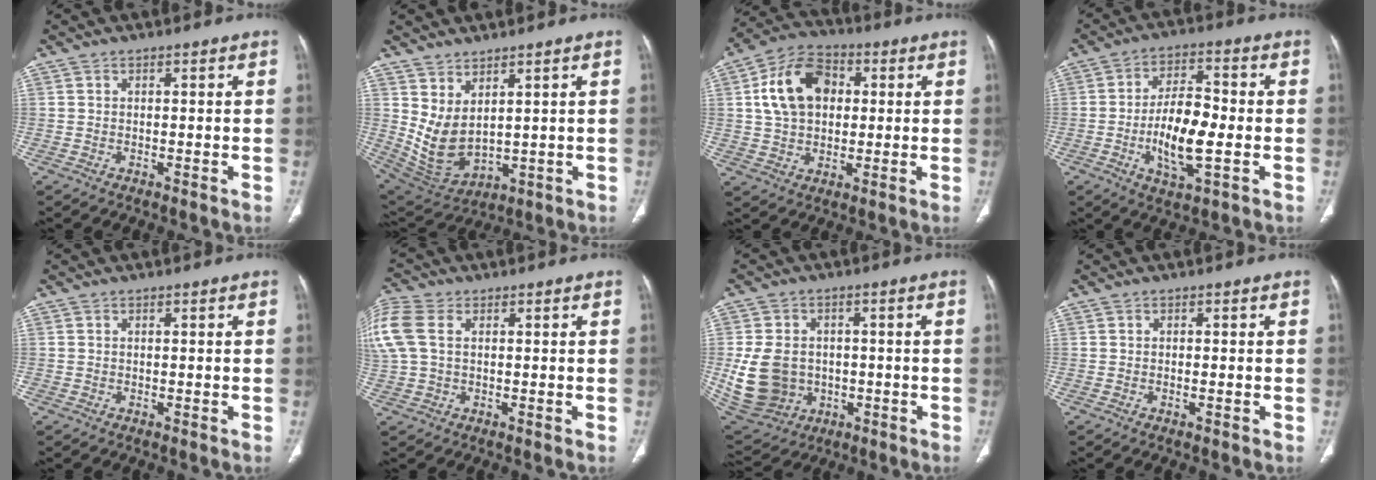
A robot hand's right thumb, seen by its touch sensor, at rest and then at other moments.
{"total": 8.8, "force": [3.0, 4.7, 6.8], "torque": [-0.118, -0.030, 0.085]}
{"total": 13.6, "force": [2.6, 9.6, 9.3], "torque": [-0.144, 0.014, 0.039]}
{"total": 12.0, "force": [-2.4, 4.6, 10.8], "torque": [-0.192, 0.011, -0.044]}
{"total": 0.0}
{"total": 13.2, "force": [2.7, 9.1, 9.1], "torque": [-0.260, 0.026, 0.053]}
{"total": 13.7, "force": [-1.3, 11.3, 7.5], "torque": [-0.135, 0.005, 0.002]}
{"total": 0.6, "force": [-0.3, 0.1, 0.6], "torque": [-0.011, 0.002, -0.004]}